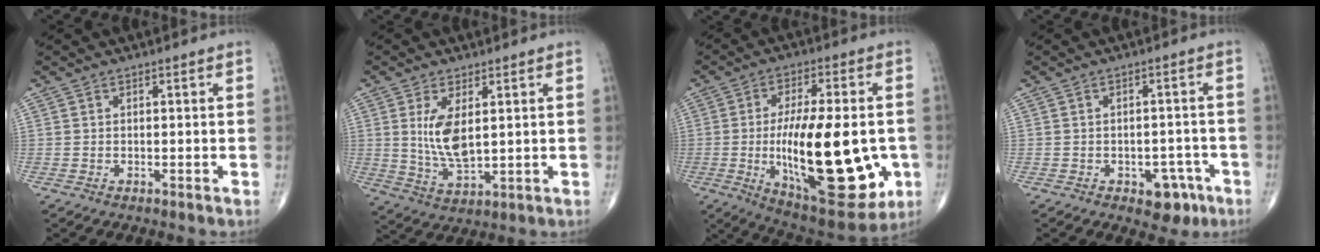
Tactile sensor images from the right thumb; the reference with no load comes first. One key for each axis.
{"total": 8.1, "fx": 1.8, "fy": 3.6, "fz": 7.1, "tx": -0.136, "ty": -0.021, "tz": 0.047}
{"total": 26.1, "fx": -4.5, "fy": 10.4, "fz": 23.5, "tx": -0.358, "ty": -0.020, "tz": -0.050}
{"total": 6.0, "fx": -3.0, "fy": 3.7, "fz": 3.6, "tx": -0.017, "ty": 0.020, "tz": -0.034}